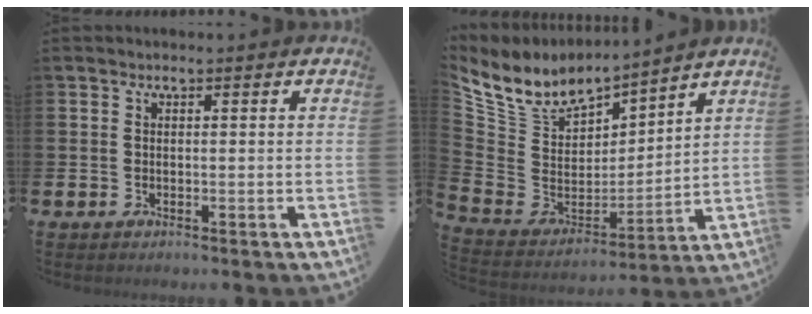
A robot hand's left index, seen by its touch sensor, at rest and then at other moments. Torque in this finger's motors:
{"motor_torque": [0.49, -0.46, 0.30, 0.15]}